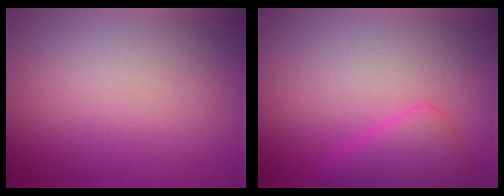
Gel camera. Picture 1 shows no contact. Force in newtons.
{"total": 3.8, "press": 3.8, "slide": 0.3}